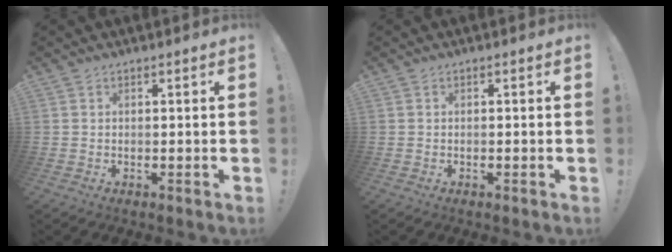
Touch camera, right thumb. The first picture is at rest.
{"total": 0.0}